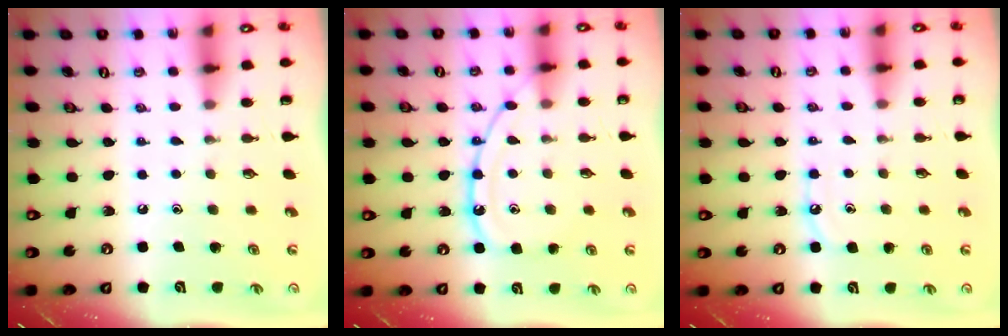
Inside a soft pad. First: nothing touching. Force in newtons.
{"total": 12.5, "press": 12.5, "slide": 1.2}
{"total": 5.8, "press": 5.8, "slide": 0.6}